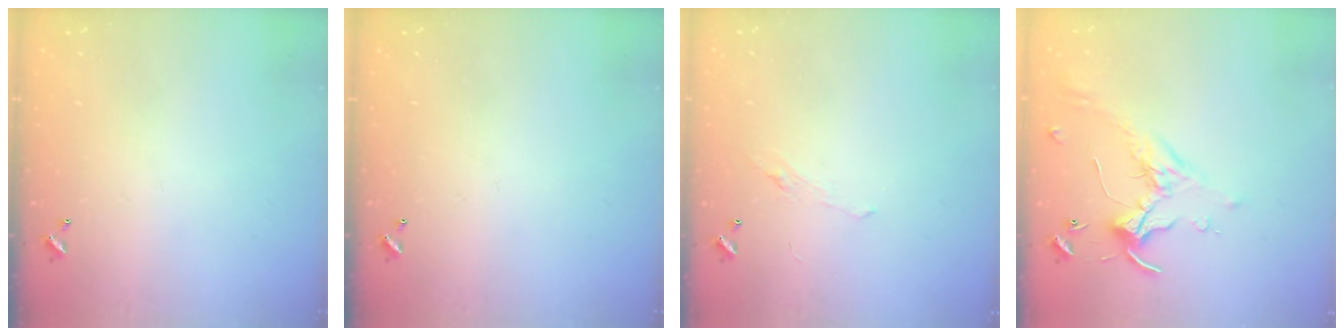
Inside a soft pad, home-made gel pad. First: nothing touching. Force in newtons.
{"total": 0.0}
{"total": 2.2, "press": 2.1, "slide": 0.8}
{"total": 0.5, "press": 0.4, "slide": 0.4}